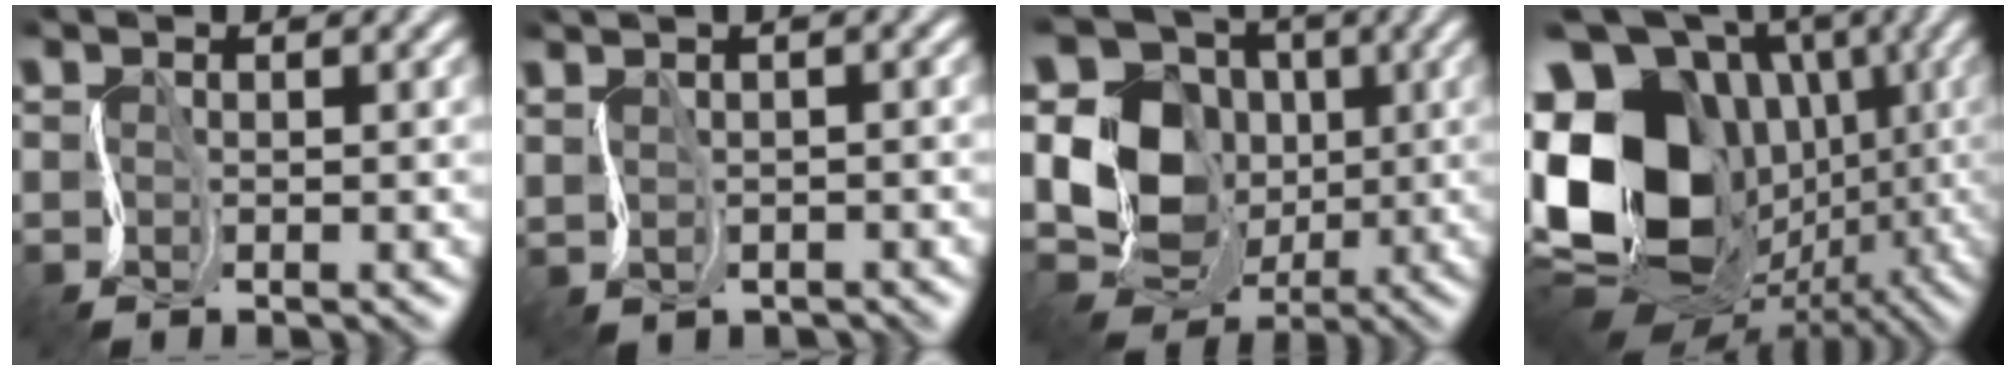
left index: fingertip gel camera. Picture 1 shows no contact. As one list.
[{"total": 1.2, "force": [-0.4, -0.9, -0.6], "torque": [0.001, -0.012, 0.003]}, {"total": 12.4, "force": [0.3, 10.9, 5.8], "torque": [-0.138, -0.002, -0.011]}, {"total": 17.5, "force": [0.3, 14.0, 10.4], "torque": [-0.214, -0.017, 0.034]}]